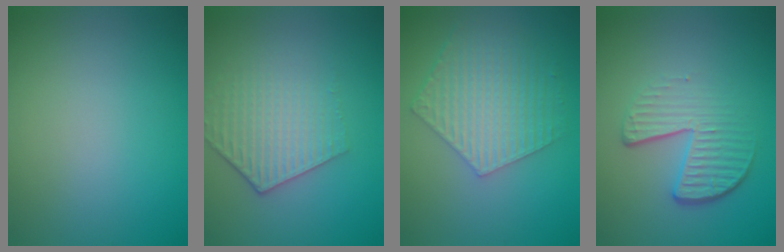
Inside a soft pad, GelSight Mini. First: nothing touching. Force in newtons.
{"total": 3.9, "press": 3.1, "slide": 2.4}
{"total": 6.0, "press": 4.5, "slide": 4.0}
{"total": 4.3, "press": 2.8, "slide": 3.3}